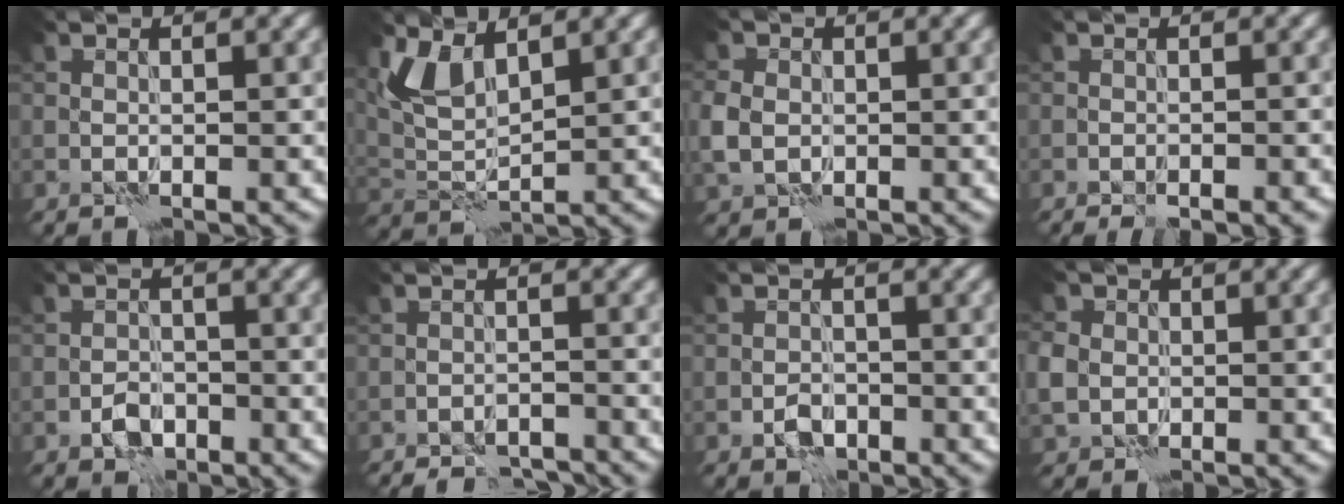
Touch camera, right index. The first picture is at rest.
{"total": 4.1, "force": [2.5, 1.9, 2.6], "torque": [-0.065, -0.008, 0.051]}
{"total": 3.1, "force": [-0.3, 2.6, 1.7], "torque": [-0.047, -0.001, -0.012]}
{"total": 3.2, "force": [-2.4, 0.6, 2.0], "torque": [-0.042, 0.006, -0.031]}
{"total": 2.3, "force": [-1.4, 1.5, 1.1], "torque": [-0.016, 0.005, -0.028]}
{"total": 4.1, "force": [-3.9, 0.9, 1.0], "torque": [-0.015, -0.001, -0.056]}
{"total": 2.0, "force": [-1.2, 1.2, 1.0], "torque": [-0.016, 0.004, -0.024]}
{"total": 3.4, "force": [-0.2, 3.1, 1.4], "torque": [-0.036, 0.002, -0.008]}